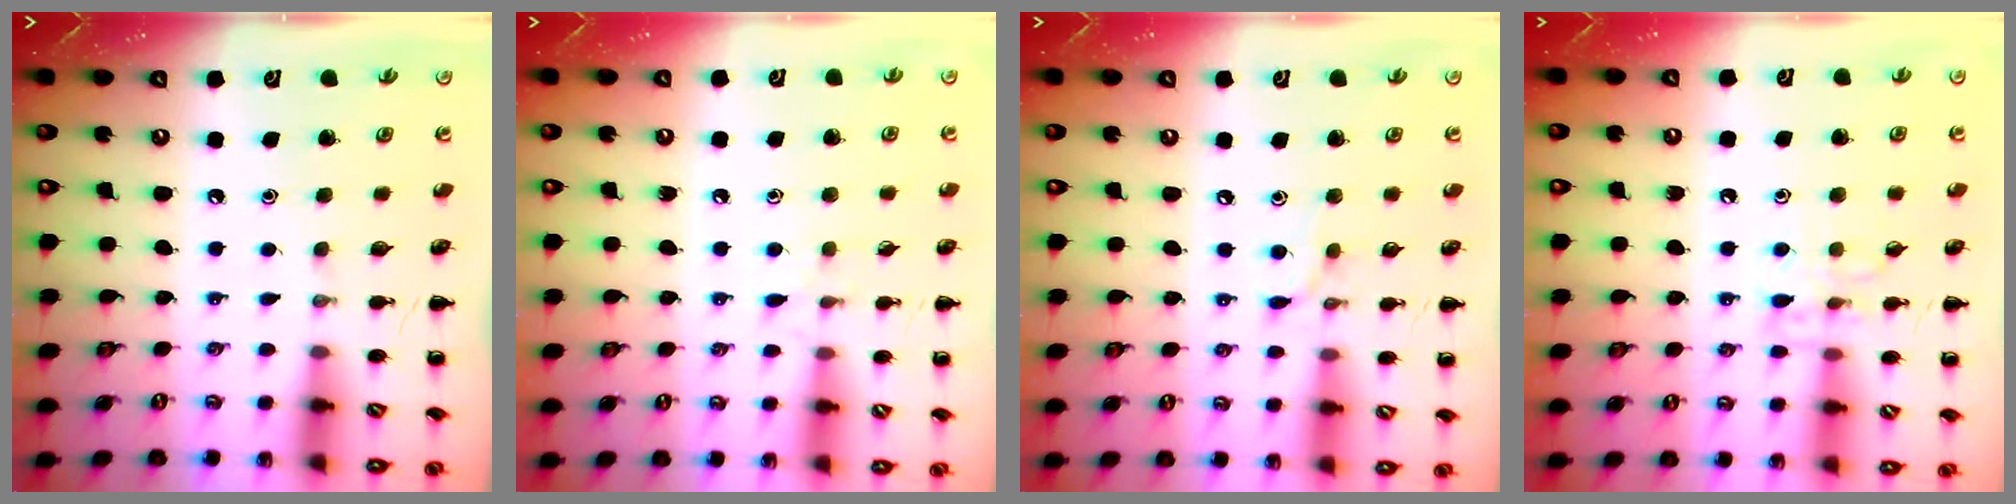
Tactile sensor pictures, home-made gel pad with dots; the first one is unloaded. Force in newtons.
{"total": 6.6, "press": 6.3, "slide": 1.9}
{"total": 6.4, "press": 6.2, "slide": 1.7}
{"total": 7.7, "press": 7.6, "slide": 0.4}